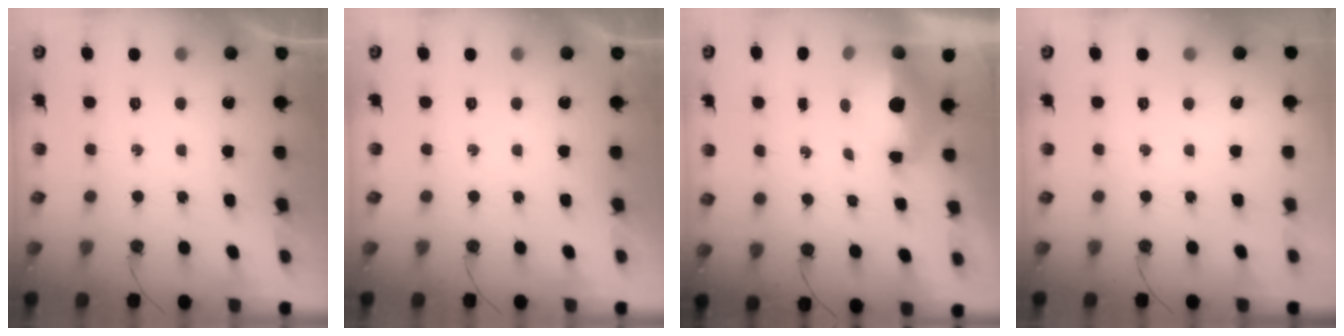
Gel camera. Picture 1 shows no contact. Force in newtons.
{"total": 0.0}
{"total": 9.9, "press": 9.9, "slide": 1.1}
{"total": 0.0}